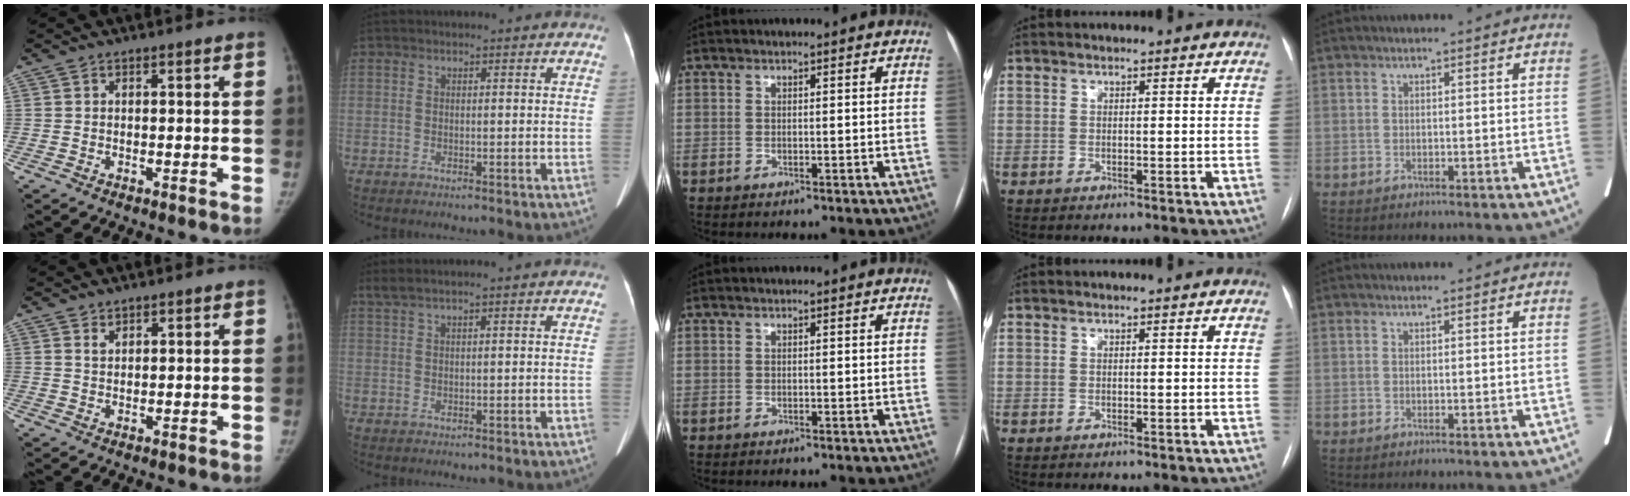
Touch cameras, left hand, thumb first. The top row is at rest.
{"thumb": {"total": 1.4, "force": [1.1, 0.8, 0.5], "torque": [0.002, -0.008, 0.020]}, "index": {"total": 2.2, "force": [1.7, -0.4, 1.4], "torque": [-0.037, 0.025, 0.041]}}